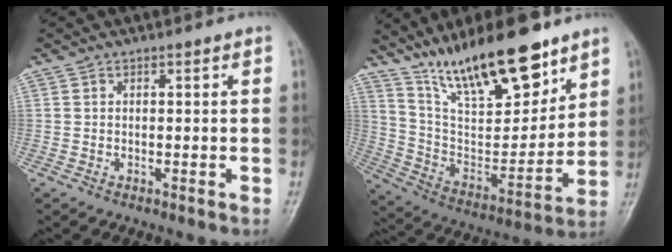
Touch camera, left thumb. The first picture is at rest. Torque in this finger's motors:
{"motor_torque": [0.67, 0.68, 1.40, -1.37, 0.26]}